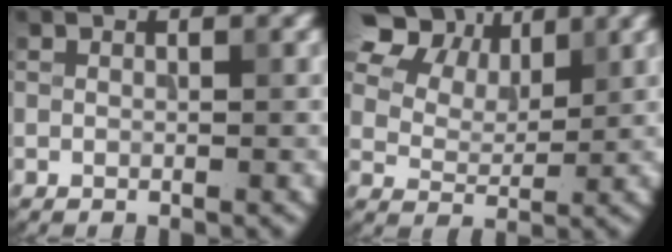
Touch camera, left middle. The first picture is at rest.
{"total": 9.4, "force": [5.8, 5.7, 4.7], "torque": [-0.108, 0.015, 0.106]}